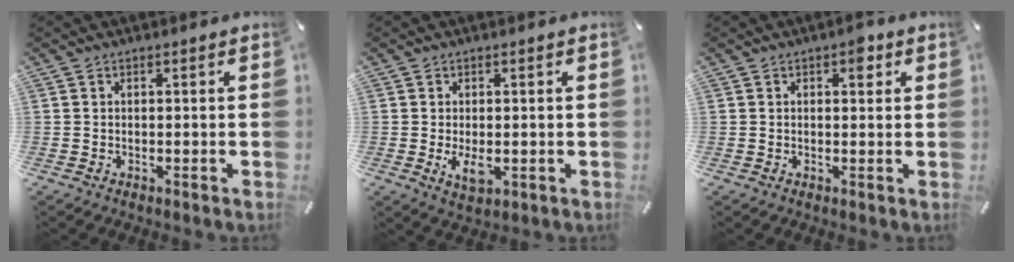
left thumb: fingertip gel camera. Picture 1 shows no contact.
{"total": 4.5, "force": [-0.6, 2.0, 4.0], "torque": [-0.081, -0.008, -0.014]}
{"total": 3.3, "force": [1.4, 1.8, 2.4], "torque": [-0.020, -0.006, 0.015]}